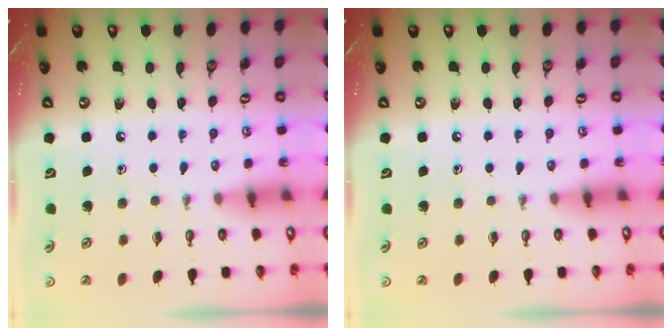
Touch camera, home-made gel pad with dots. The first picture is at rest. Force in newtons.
{"total": 0.0}